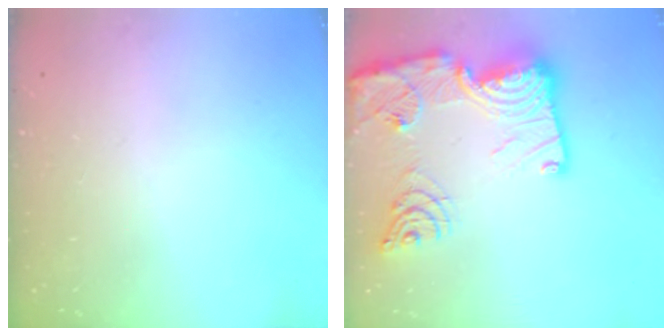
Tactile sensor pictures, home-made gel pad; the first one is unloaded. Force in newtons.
{"total": 25.2, "press": 25.1, "slide": 2.6}